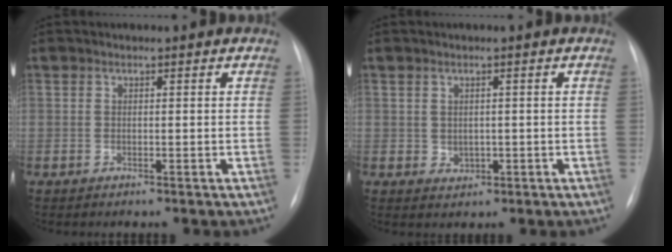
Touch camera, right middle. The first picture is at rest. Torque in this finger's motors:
{"motor_torque": [0.14, -0.15, 0.01, 0.01]}